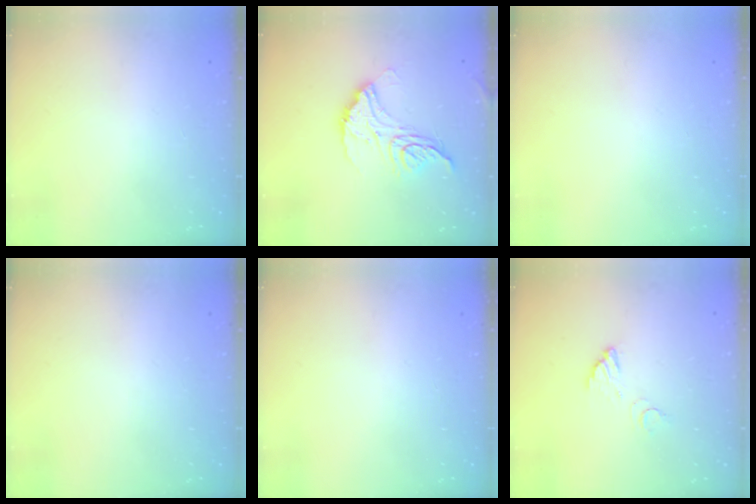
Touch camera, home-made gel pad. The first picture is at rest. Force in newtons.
{"total": 13.8, "press": 13.8, "slide": 1.0}
{"total": 0.0}
{"total": 0.0}
{"total": 0.0}
{"total": 3.9, "press": 3.9, "slide": 0.2}